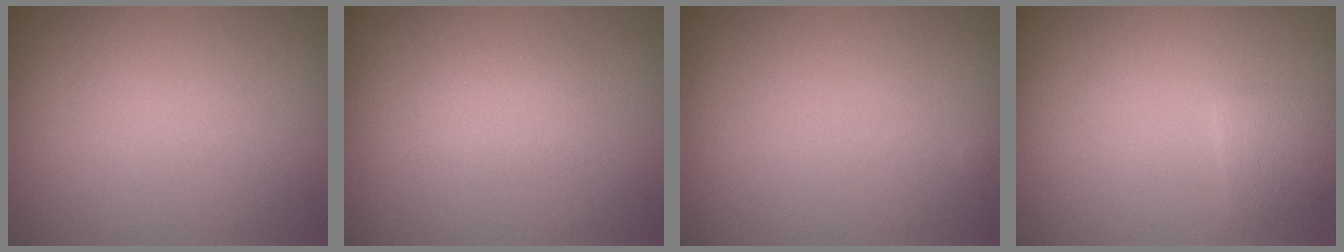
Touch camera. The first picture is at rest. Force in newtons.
{"total": 1.1, "press": 1.1, "slide": 0.0}
{"total": 0.0}
{"total": 1.6, "press": 1.6, "slide": 0.1}